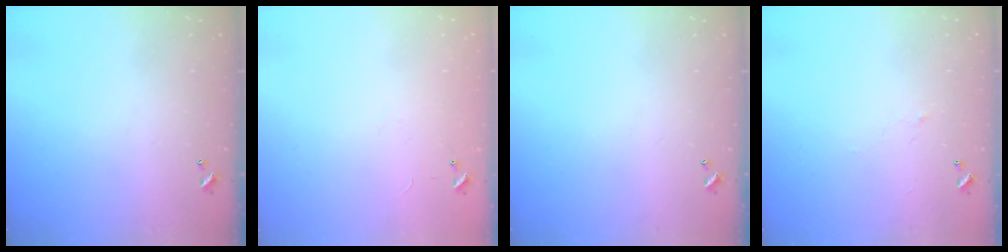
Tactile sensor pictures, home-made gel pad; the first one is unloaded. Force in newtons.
{"total": 8.0, "press": 7.9, "slide": 0.5}
{"total": 0.0}
{"total": 0.8, "press": 0.6, "slide": 0.6}